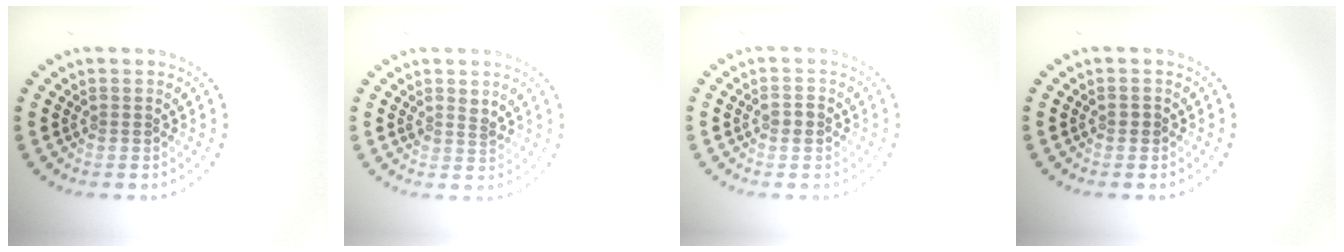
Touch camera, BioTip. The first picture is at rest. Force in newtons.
{"total": 1.0, "press": 0.8, "slide": 0.6}
{"total": 1.2, "press": 1.2, "slide": 0.2}
{"total": 0.9, "press": 0.8, "slide": 0.2}